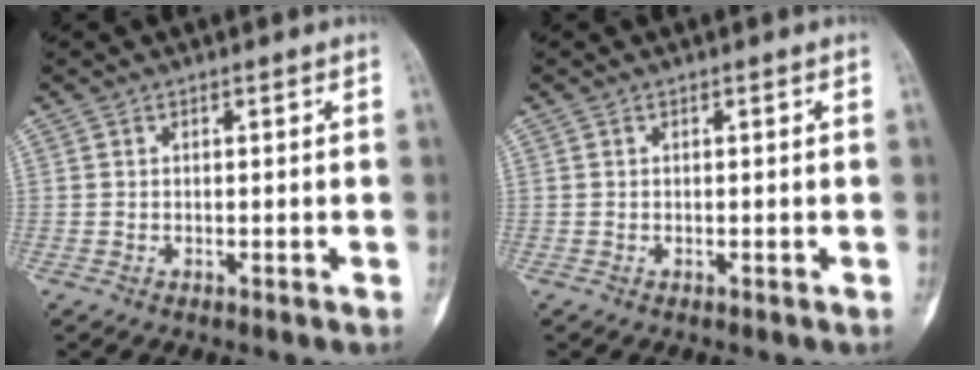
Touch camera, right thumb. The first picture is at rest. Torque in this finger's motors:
{"motor_torque": [0.00, 0.00, 0.00, 0.00, 0.02]}